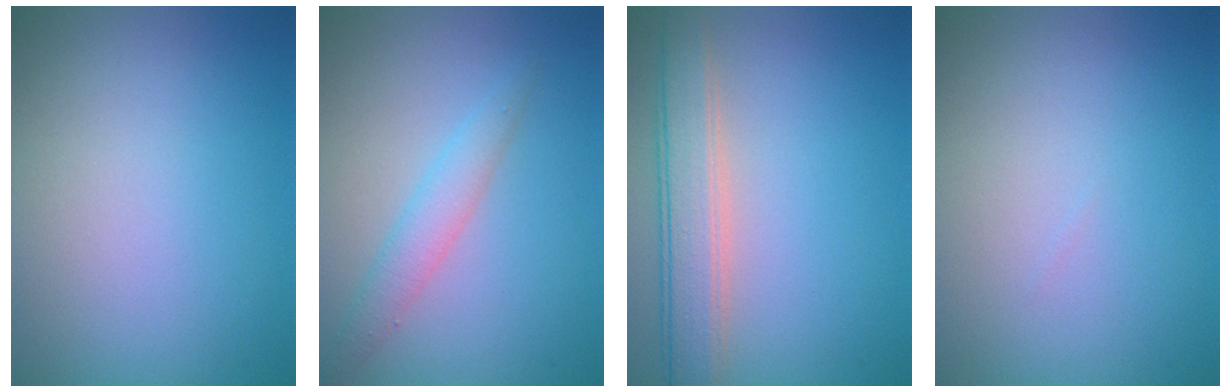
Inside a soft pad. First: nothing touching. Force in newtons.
{"total": 2.3, "press": 2.3, "slide": 0.0}
{"total": 4.2, "press": 4.2, "slide": 0.4}
{"total": 0.0}